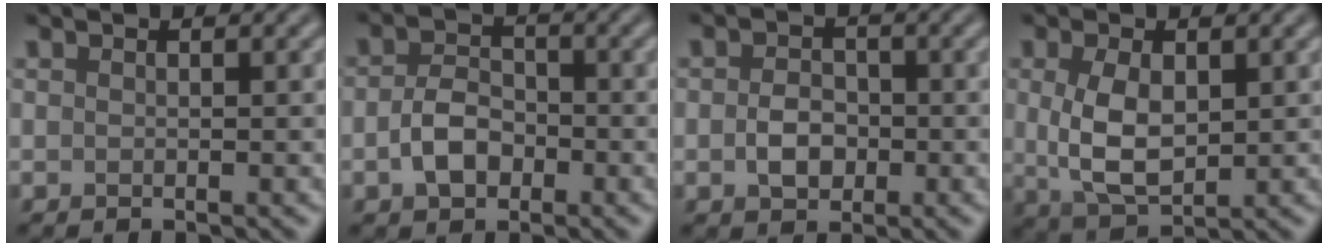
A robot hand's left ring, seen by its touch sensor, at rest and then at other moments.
{"total": 3.4, "force": [-1.0, 2.4, 2.2], "torque": [-0.042, 0.002, -0.024]}
{"total": 2.8, "force": [-0.6, 2.1, 1.8], "torque": [-0.032, 0.000, -0.016]}
{"total": 5.0, "force": [0.5, 2.8, 4.1], "torque": [-0.091, -0.002, 0.018]}